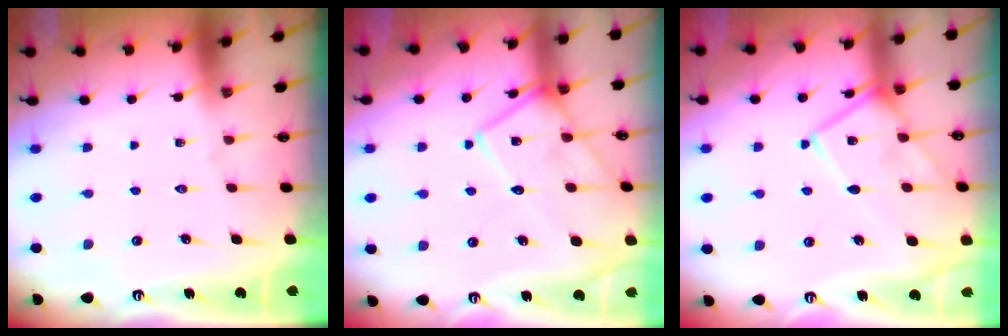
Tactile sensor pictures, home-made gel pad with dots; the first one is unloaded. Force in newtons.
{"total": 13.5, "press": 13.5, "slide": 0.8}
{"total": 12.7, "press": 12.7, "slide": 1.0}